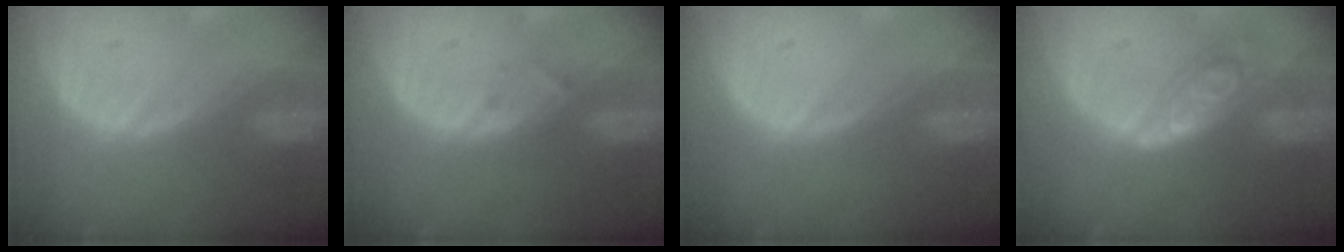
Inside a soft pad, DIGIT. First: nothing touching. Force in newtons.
{"total": 1.1, "press": 1.0, "slide": 0.2}
{"total": 0.0}
{"total": 6.4, "press": 5.7, "slide": 3.0}